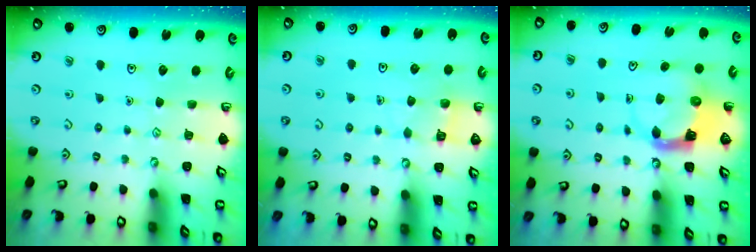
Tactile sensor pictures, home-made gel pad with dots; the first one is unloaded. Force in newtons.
{"total": 4.7, "press": 4.7, "slide": 0.3}
{"total": 3.9, "press": 3.8, "slide": 0.6}